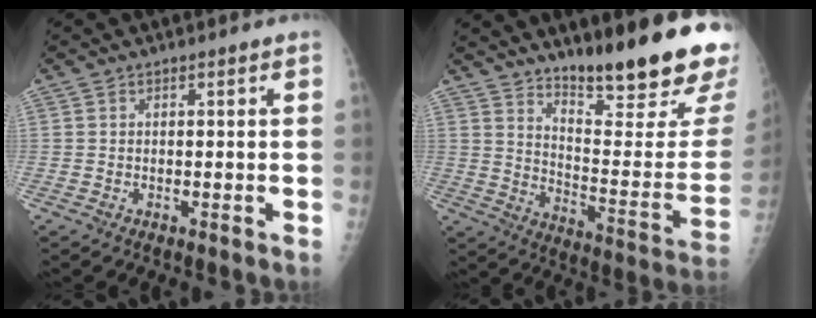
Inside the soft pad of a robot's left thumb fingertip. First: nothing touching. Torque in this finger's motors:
{"motor_torque": [0.69, 0.43, 0.91, -1.86, 0.17]}